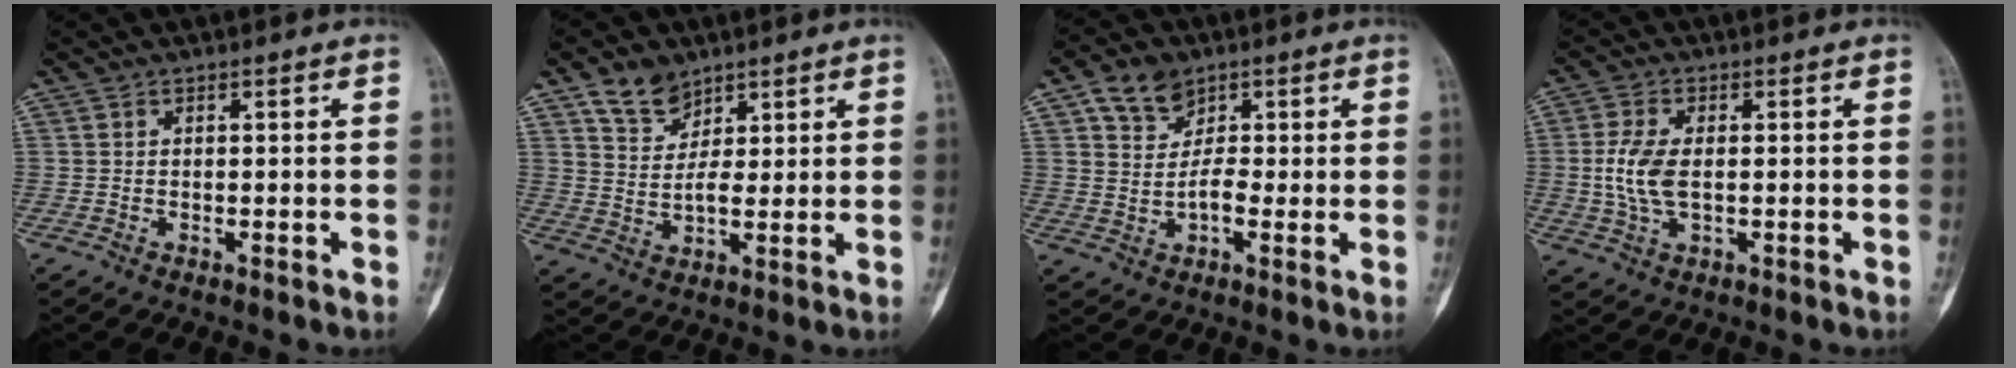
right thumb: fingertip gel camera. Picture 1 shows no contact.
{"total": 6.8, "force": [4.5, 4.5, 2.5], "torque": [-0.018, -0.026, 0.088]}
{"total": 7.0, "force": [2.5, 5.6, 3.5], "torque": [-0.030, -0.003, 0.041]}
{"total": 11.8, "force": [-1.2, 6.4, 9.8], "torque": [-0.221, 0.011, -0.024]}